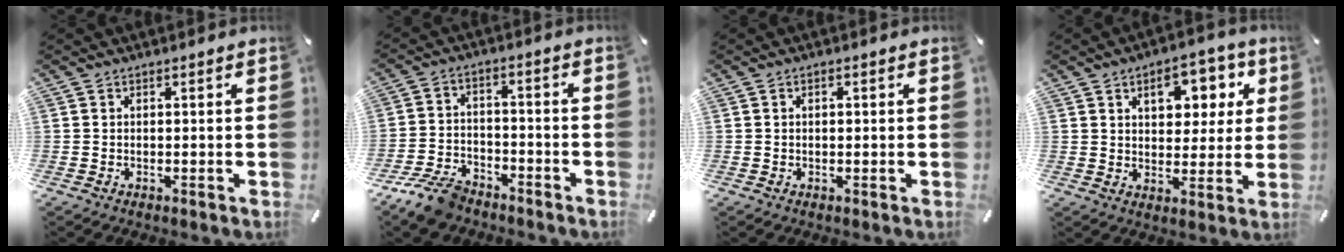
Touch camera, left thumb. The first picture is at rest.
{"total": 9.3, "force": [-7.2, 4.3, 3.9], "torque": [-0.077, 0.037, -0.136]}
{"total": 0.9, "force": [0.0, 0.5, 0.8], "torque": [-0.014, 0.002, 0.000]}
{"total": 10.7, "force": [4.7, 7.0, 6.6], "torque": [-0.078, -0.014, 0.073]}